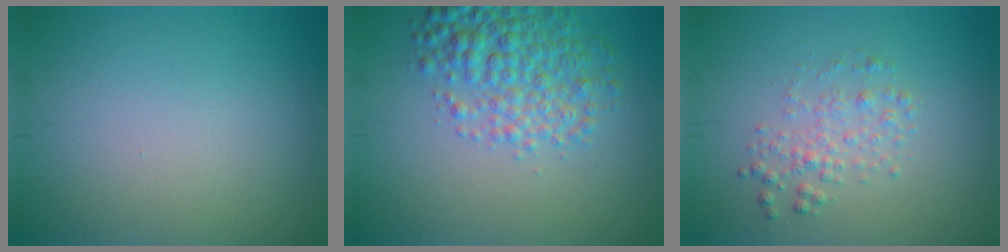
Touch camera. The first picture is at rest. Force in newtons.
{"total": 4.7, "press": 4.7, "slide": 0.1}
{"total": 2.0, "press": 2.0, "slide": 0.1}